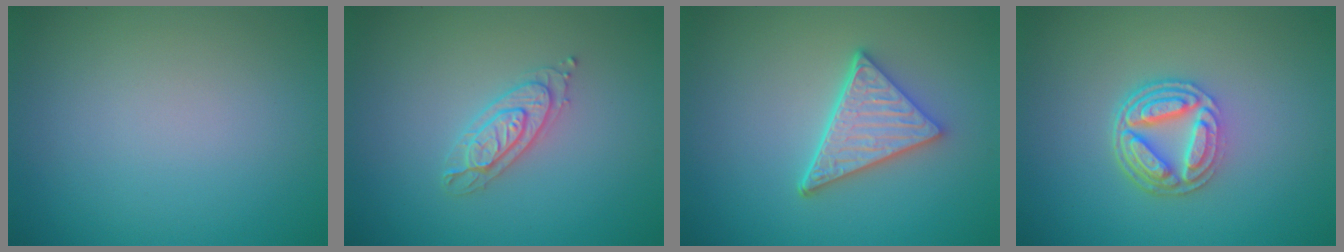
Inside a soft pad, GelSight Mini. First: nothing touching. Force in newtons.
{"total": 2.2, "press": 2.1, "slide": 0.4}
{"total": 4.8, "press": 3.7, "slide": 3.1}
{"total": 5.0, "press": 3.8, "slide": 3.3}